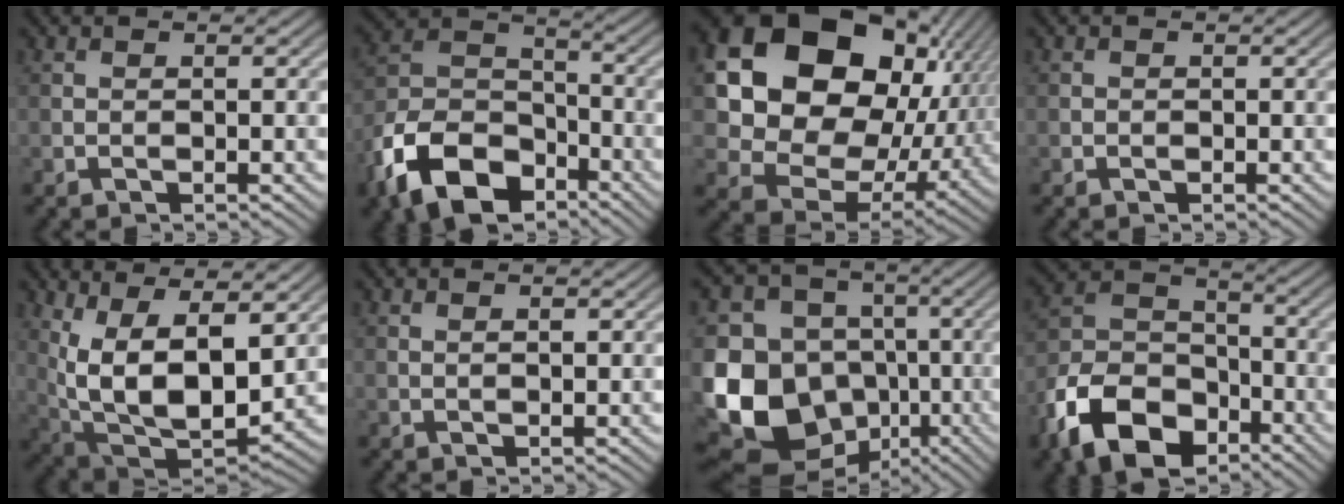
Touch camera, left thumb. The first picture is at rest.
{"total": 13.9, "force": [-8.3, 8.1, 7.7], "torque": [-0.184, -0.021, -0.176]}
{"total": 20.0, "force": [4.7, 15.4, 11.9], "torque": [-0.261, -0.015, 0.114]}
{"total": 0.6, "force": [-0.1, 0.6, 0.0], "torque": [0.004, -0.005, -0.005]}
{"total": 15.6, "force": [3.8, 8.0, 12.9], "torque": [-0.250, -0.018, 0.083]}
{"total": 1.0, "force": [0.6, 0.3, 0.6], "torque": [-0.015, -0.002, 0.013]}
{"total": 16.7, "force": [-4.4, 13.9, 8.2], "torque": [-0.218, -0.024, -0.085]}
{"total": 13.7, "force": [-7.8, 8.4, 7.4], "torque": [-0.184, -0.023, -0.166]}